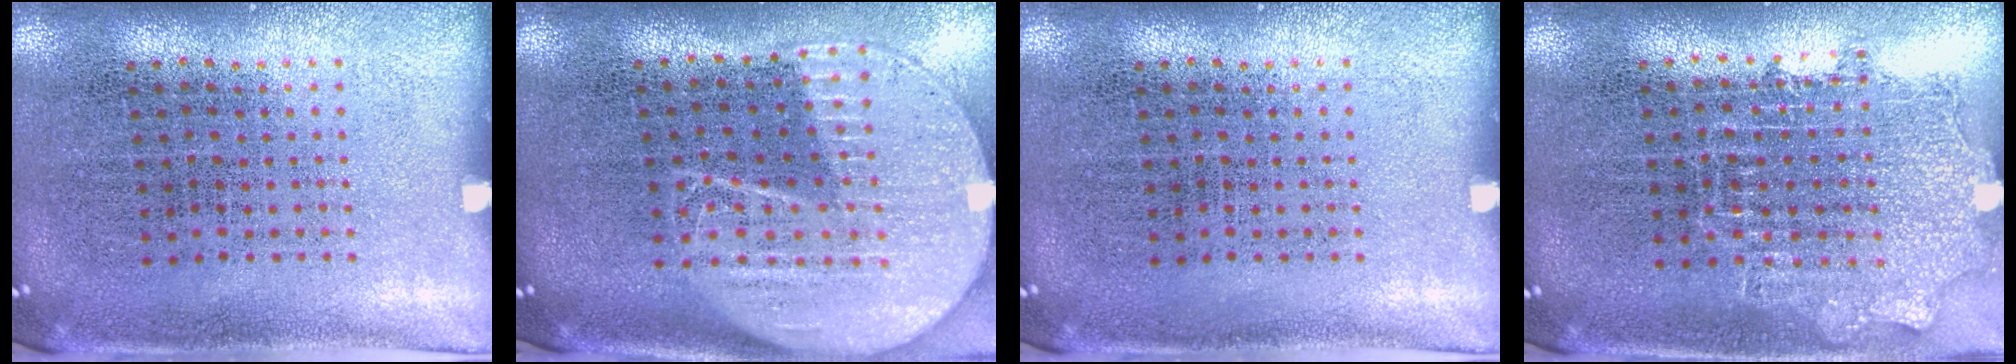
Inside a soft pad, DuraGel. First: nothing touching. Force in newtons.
{"total": 2.1, "press": 1.8, "slide": 1.1}
{"total": 0.0}
{"total": 1.2, "press": 1.2, "slide": 0.3}